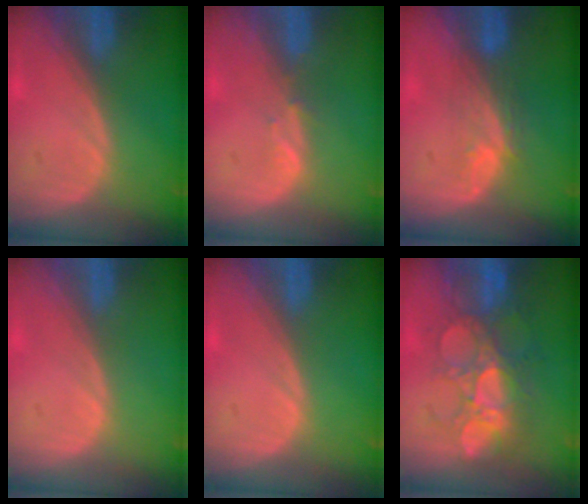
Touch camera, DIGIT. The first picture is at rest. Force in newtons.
{"total": 1.4, "press": 1.2, "slide": 0.6}
{"total": 4.0, "press": 3.7, "slide": 1.6}
{"total": 0.0}
{"total": 0.0}
{"total": 9.3, "press": 9.0, "slide": 2.6}